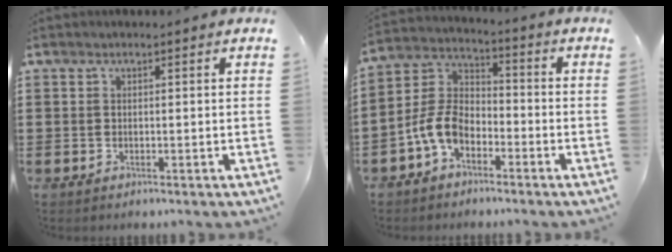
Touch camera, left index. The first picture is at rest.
{"total": 7.5, "force": [-4.1, 4.3, 4.5], "torque": [-0.132, -0.004, -0.091]}